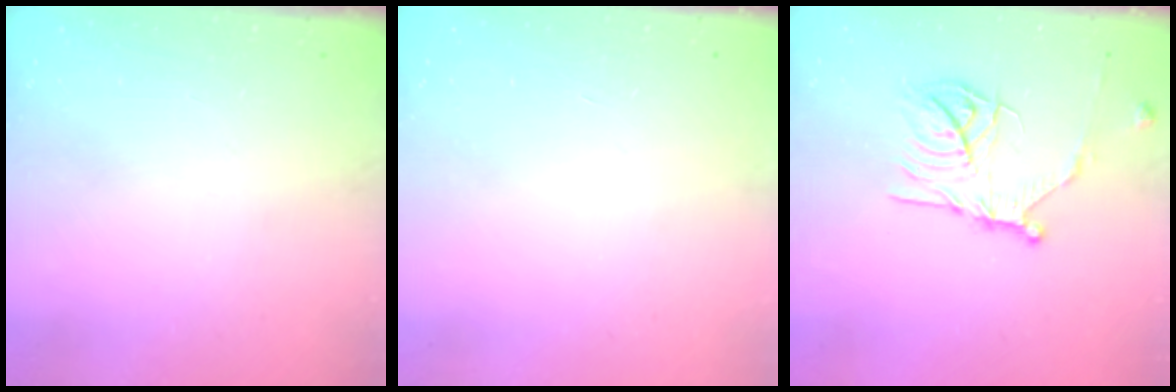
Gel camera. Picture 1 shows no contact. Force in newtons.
{"total": 1.7, "press": 1.7, "slide": 0.1}
{"total": 15.9, "press": 15.9, "slide": 1.5}